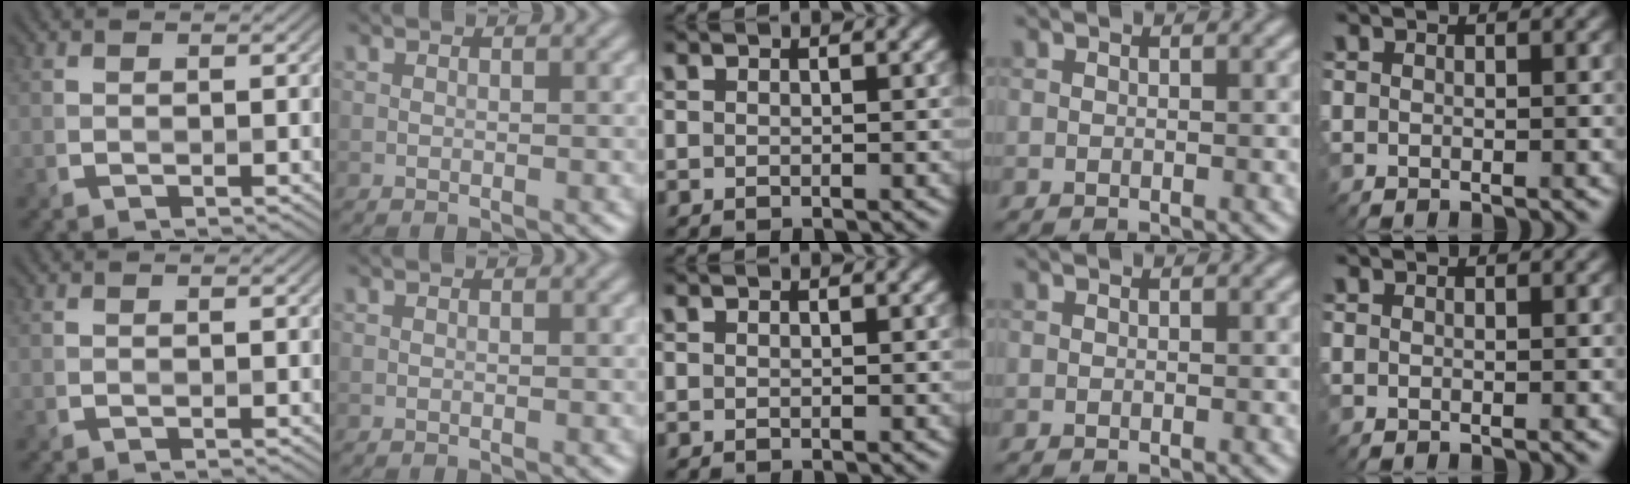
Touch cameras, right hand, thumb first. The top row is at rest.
{}